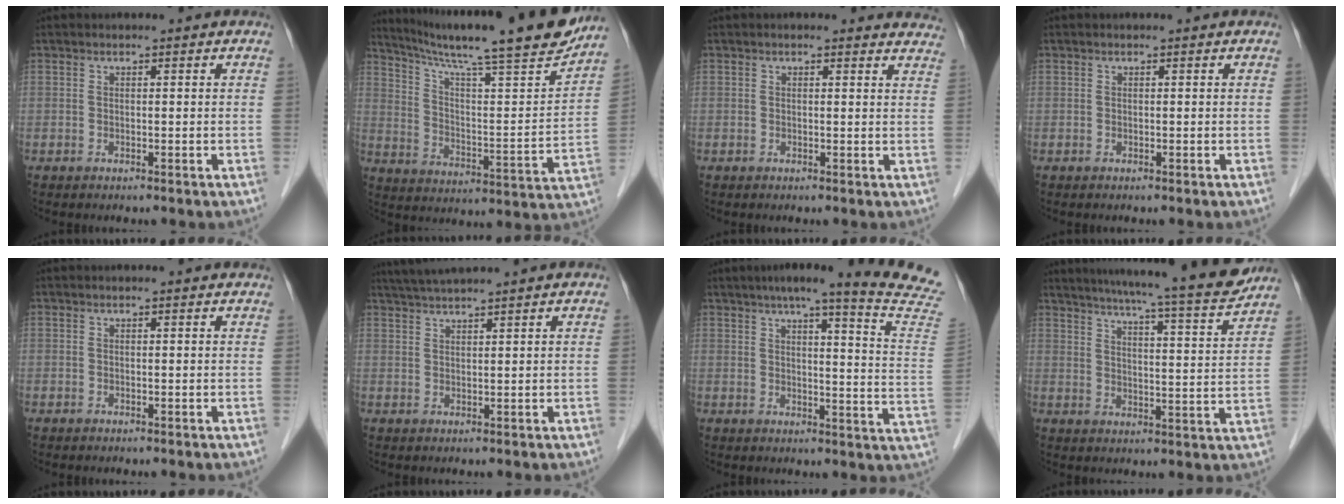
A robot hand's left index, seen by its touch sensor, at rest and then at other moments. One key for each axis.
{"total": 23.8, "fx": 20.2, "fy": 0.7, "fz": 12.6, "tx": -0.207, "ty": -0.029, "tz": 0.294}
{"total": 4.2, "fx": 3.9, "fy": 1.6, "fz": 0.3, "tx": 0.017, "ty": -0.018, "tz": 0.008}
{"total": 0.0}
{"total": 0.0}
{"total": 4.5, "fx": 3.8, "fy": -1.2, "fz": 2.2, "tx": -0.043, "ty": 0.018, "tz": 0.074}
{"total": 20.2, "fx": 16.8, "fy": -0.9, "fz": 11.1, "tx": -0.146, "ty": -0.052, "tz": 0.190}
{"total": 18.8, "fx": 16.6, "fy": -0.2, "fz": 8.8, "tx": -0.138, "ty": -0.027, "tz": 0.221}